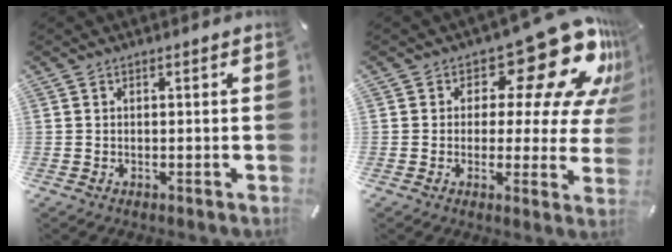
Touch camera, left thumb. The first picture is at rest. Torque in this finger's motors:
{"motor_torque": [0.75, 0.15, 0.57, 0.14, 0.05]}